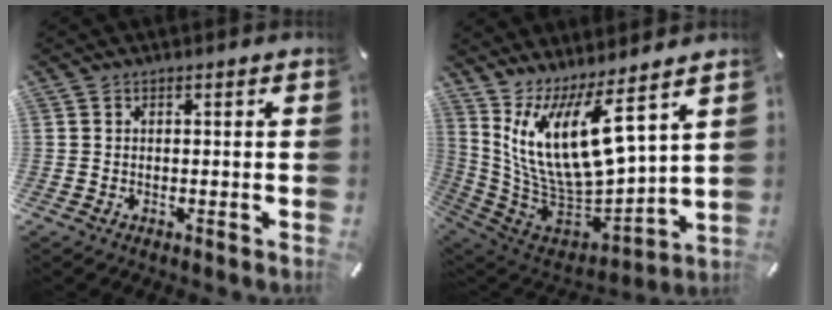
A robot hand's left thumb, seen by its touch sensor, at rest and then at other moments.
{"total": 18.5, "force": [8.1, 7.1, 15.0], "torque": [-0.313, -0.078, 0.139]}